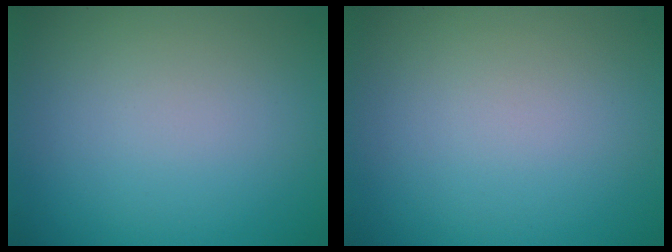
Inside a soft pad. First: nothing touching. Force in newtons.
{"total": 0.0}